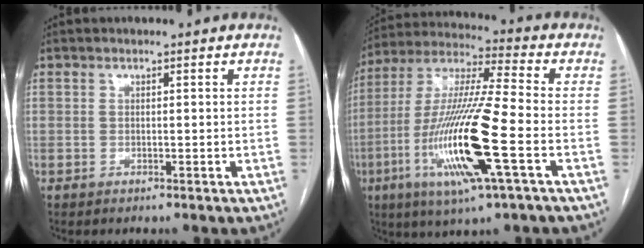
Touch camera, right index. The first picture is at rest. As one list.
[{"total": 19.0, "force": [-5.8, 0.9, 18.1], "torque": [-0.376, -0.020, -0.111]}]